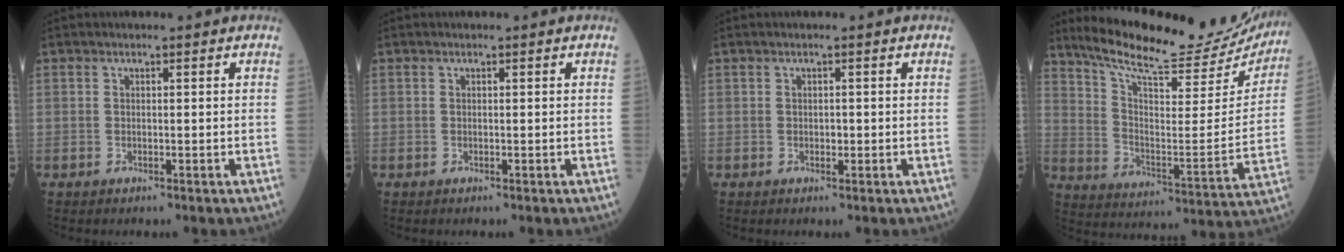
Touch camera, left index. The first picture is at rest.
{"total": 0.0}
{"total": 0.7, "force": [-0.1, 0.4, 0.5], "torque": [-0.009, 0.001, -0.001]}
{"total": 25.0, "force": [22.5, 4.6, 9.9], "torque": [-0.160, -0.047, 0.311]}